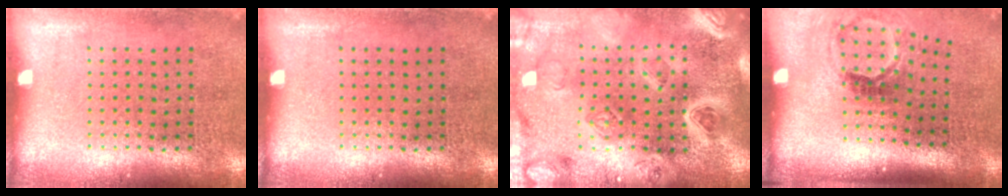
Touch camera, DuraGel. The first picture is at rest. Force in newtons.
{"total": 0.0}
{"total": 5.0, "press": 4.2, "slide": 2.7}
{"total": 1.8, "press": 1.2, "slide": 1.4}